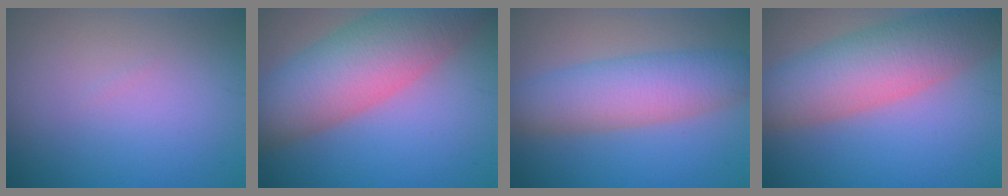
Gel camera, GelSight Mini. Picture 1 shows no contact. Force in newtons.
{"total": 10.3, "press": 10.2, "slide": 0.6}
{"total": 6.9, "press": 6.9, "slide": 0.3}
{"total": 8.5, "press": 8.4, "slide": 0.6}